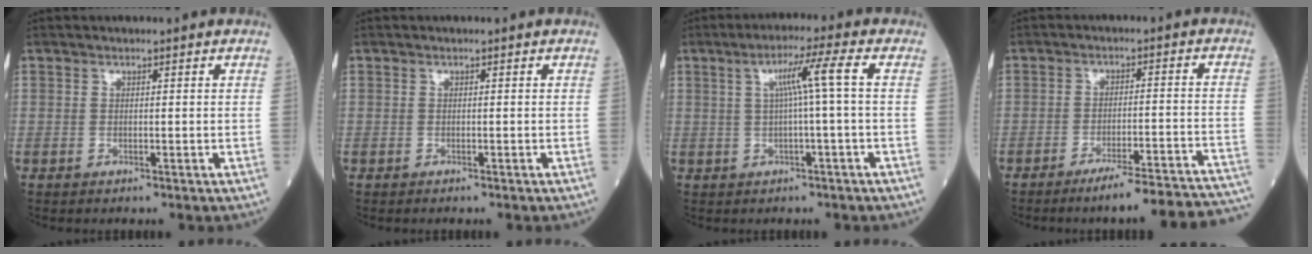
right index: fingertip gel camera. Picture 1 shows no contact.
{"total": 0.7, "force": [-0.6, 0.0, 0.3], "torque": [-0.004, 0.000, -0.009]}
{"total": 5.7, "force": [0.8, -1.2, 5.6], "torque": [-0.099, 0.014, 0.018]}
{"total": 17.8, "force": [-16.4, -0.2, 6.9], "torque": [-0.037, 0.008, -0.211]}